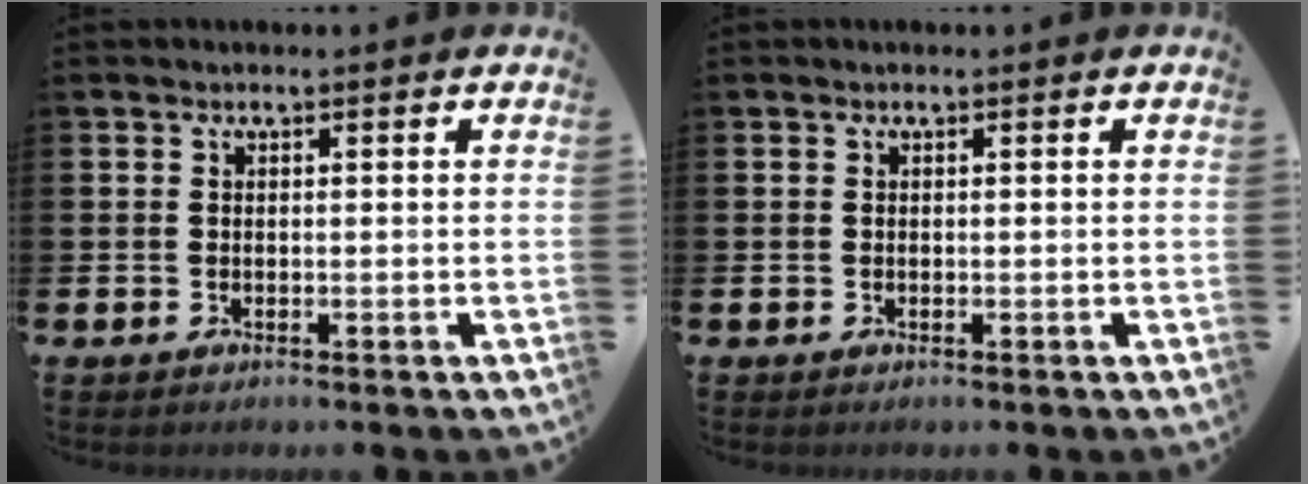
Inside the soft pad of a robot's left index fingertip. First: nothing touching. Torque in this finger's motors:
{"motor_torque": [0.04, 0.25, 0.05, -0.01]}